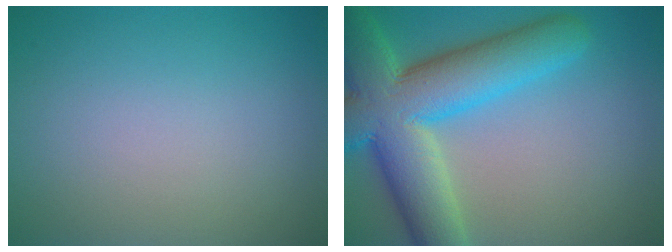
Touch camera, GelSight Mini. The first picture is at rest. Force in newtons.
{"total": 11.7, "press": 11.6, "slide": 0.5}